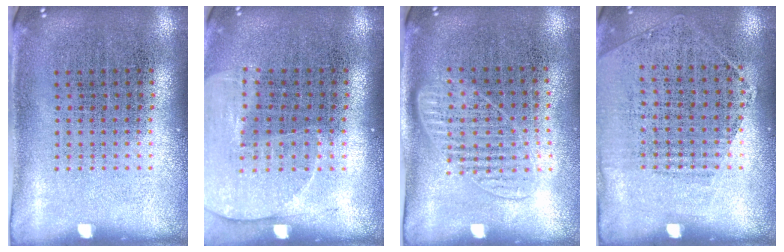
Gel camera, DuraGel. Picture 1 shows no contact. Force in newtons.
{"total": 1.3, "press": 1.3, "slide": 0.4}
{"total": 1.2, "press": 1.1, "slide": 0.6}
{"total": 1.1, "press": 0.9, "slide": 0.6}